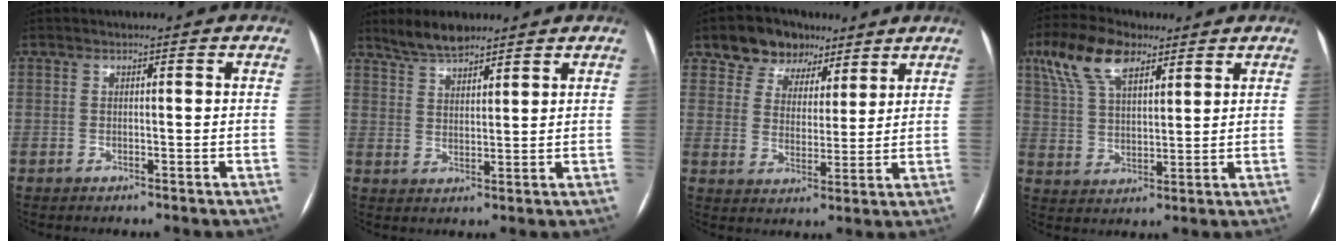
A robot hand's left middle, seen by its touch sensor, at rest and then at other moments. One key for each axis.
{"total": 5.3, "fx": 4.8, "fy": 1.4, "fz": 2.0, "tx": -0.045, "ty": 0.008, "tz": 0.091}
{"total": 8.5, "fx": 5.9, "fy": 5.8, "fz": 1.8, "tx": -0.026, "ty": 0.025, "tz": 0.103}
{"total": 10.5, "fx": 6.4, "fy": 4.4, "fz": 7.0, "tx": -0.152, "ty": 0.028, "tz": 0.125}